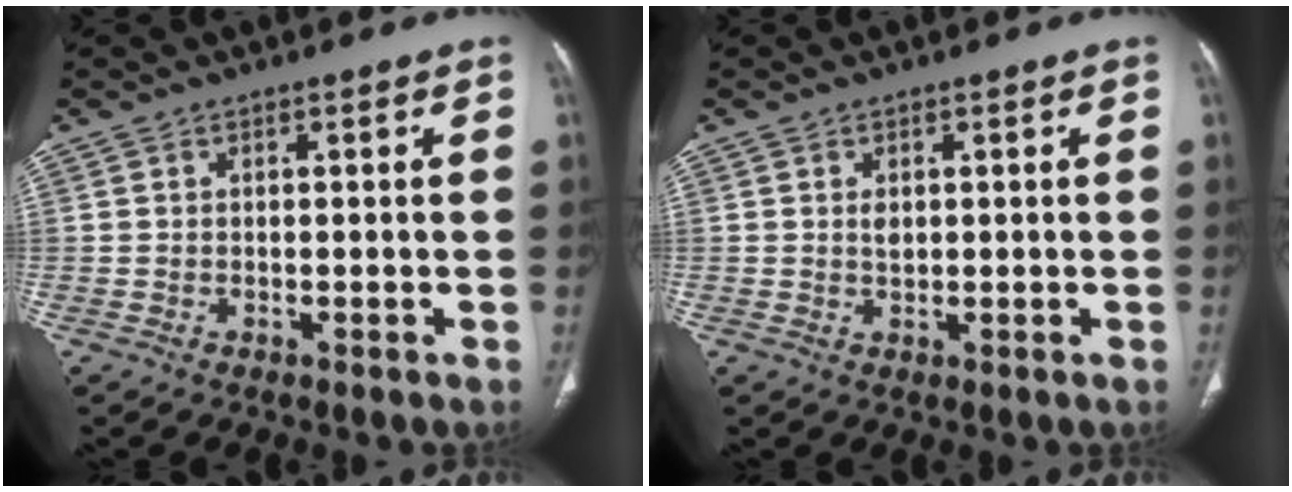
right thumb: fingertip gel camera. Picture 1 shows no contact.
{"total": 1.6, "force": [0.4, 1.0, 1.2], "torque": [-0.017, -0.003, 0.011]}